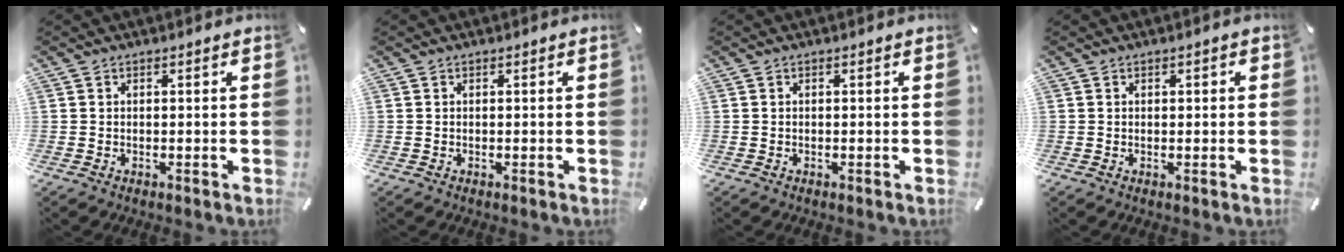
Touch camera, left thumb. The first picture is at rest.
{"total": 0.0}
{"total": 0.0}
{"total": 0.7, "force": [0.0, 0.4, 0.6], "torque": [-0.010, 0.003, -0.001]}